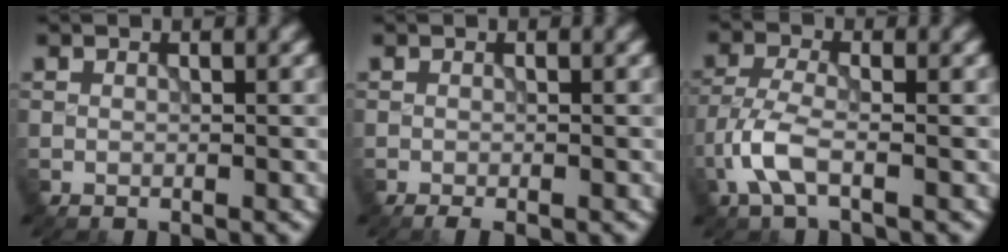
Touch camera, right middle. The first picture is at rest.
{"total": 1.0, "force": [-0.7, 0.1, 0.6], "torque": [-0.009, -0.003, -0.014]}
{"total": 3.8, "force": [-1.8, 1.4, 3.1], "torque": [-0.075, 0.002, -0.046]}